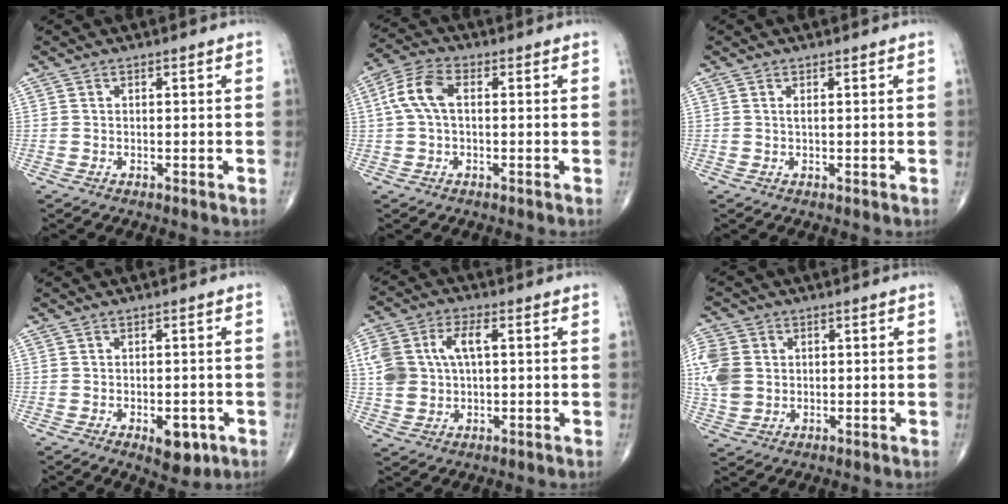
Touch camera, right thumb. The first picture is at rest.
{"total": 7.0, "force": [0.8, 3.8, 5.9], "torque": [-0.132, 0.026, 0.013]}
{"total": 0.7, "force": [0.3, 0.0, 0.7], "torque": [-0.017, -0.002, 0.004]}
{"total": 5.6, "force": [-2.2, 2.8, 4.3], "torque": [-0.041, 0.004, -0.020]}
{"total": 10.7, "force": [1.9, 6.5, 8.3], "torque": [-0.171, 0.016, 0.039]}
{"total": 10.9, "force": [1.2, 8.9, 6.2], "torque": [-0.149, 0.002, 0.026]}